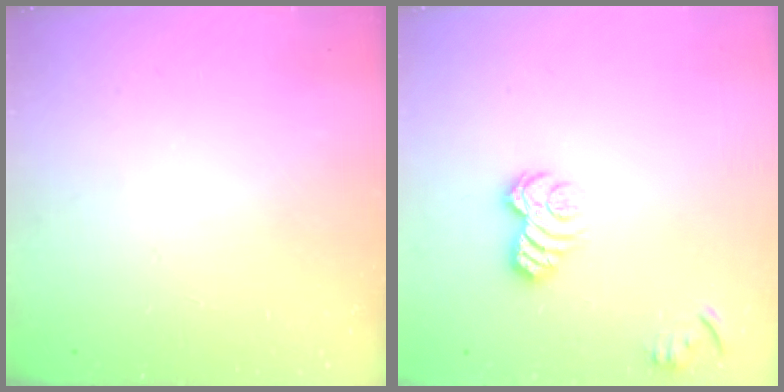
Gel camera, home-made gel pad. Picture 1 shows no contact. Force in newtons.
{"total": 8.1, "press": 8.0, "slide": 0.9}